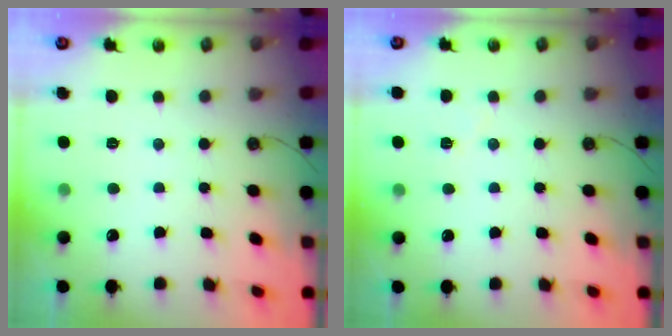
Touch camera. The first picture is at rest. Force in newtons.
{"total": 3.6, "press": 3.5, "slide": 0.9}